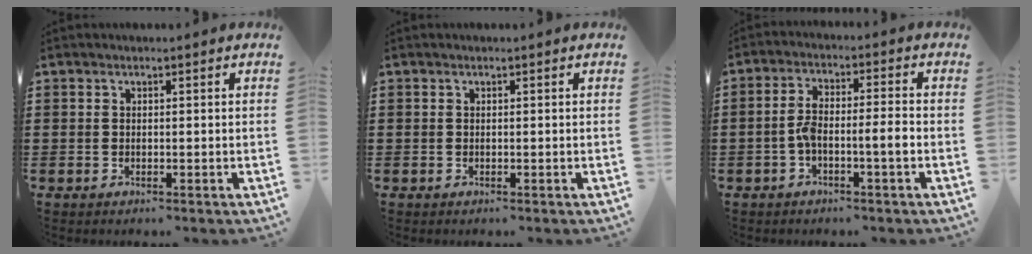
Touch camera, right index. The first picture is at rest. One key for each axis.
{"total": 0.0}
{"total": 5.4, "fx": -1.9, "fy": 0.8, "fz": 5.0, "tx": -0.101, "ty": 0.000, "tz": -0.040}